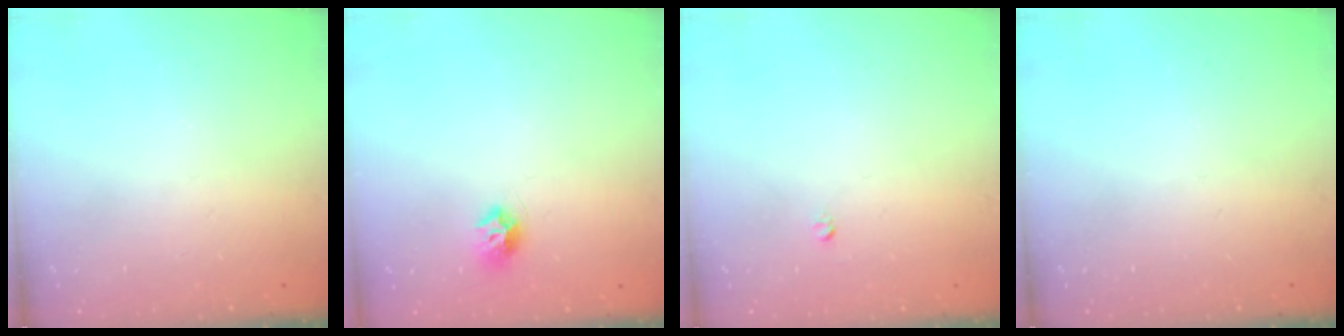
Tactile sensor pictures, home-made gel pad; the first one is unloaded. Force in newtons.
{"total": 7.6, "press": 7.6, "slide": 0.4}
{"total": 2.5, "press": 2.5, "slide": 0.2}
{"total": 0.0}